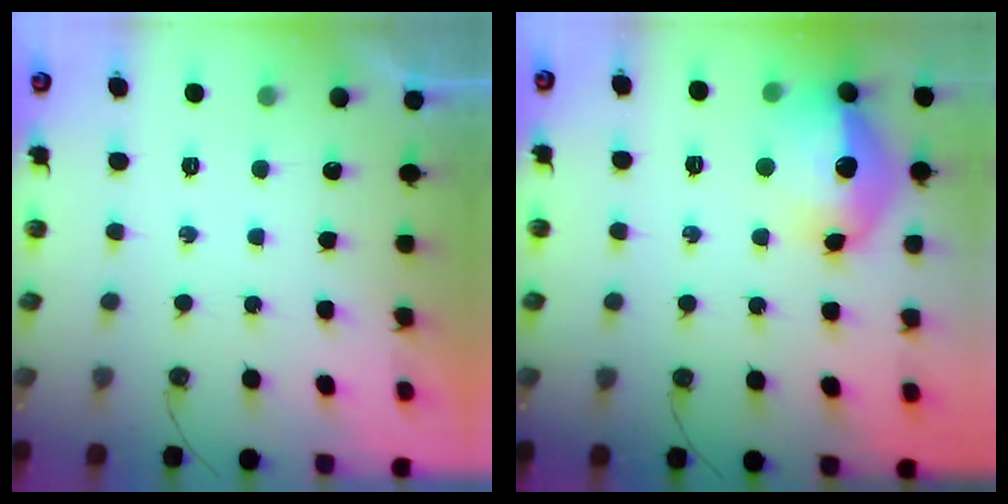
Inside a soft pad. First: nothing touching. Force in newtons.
{"total": 18.8, "press": 18.8, "slide": 1.1}